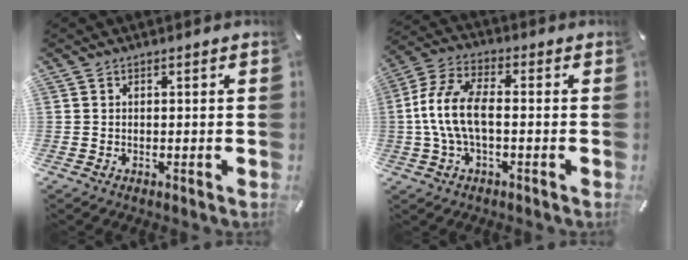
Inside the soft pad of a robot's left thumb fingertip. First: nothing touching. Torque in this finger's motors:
{"motor_torque": [0.03, 0.91, 0.78, -0.49, 0.51]}